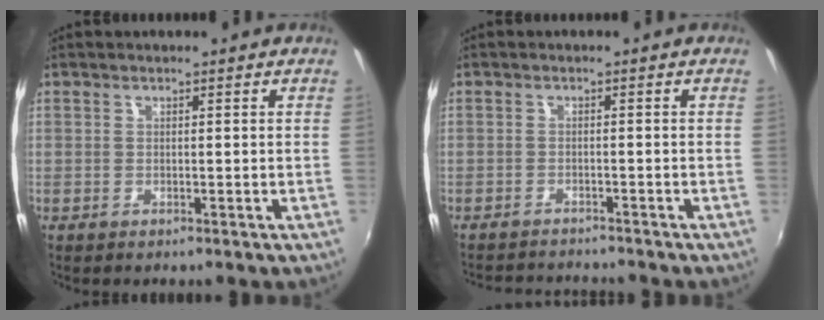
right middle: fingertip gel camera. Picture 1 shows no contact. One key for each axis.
{"total": 6.4, "fx": -6.2, "fy": 0.9, "fz": 1.5, "tx": -0.045, "ty": -0.008, "tz": -0.094}